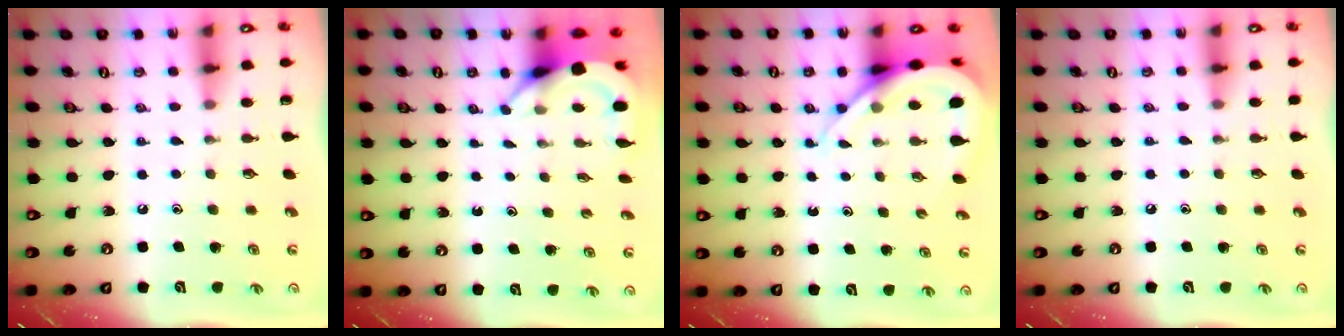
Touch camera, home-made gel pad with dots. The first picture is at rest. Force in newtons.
{"total": 3.8, "press": 3.8, "slide": 0.1}
{"total": 9.7, "press": 9.6, "slide": 1.0}
{"total": 2.9, "press": 2.8, "slide": 0.4}